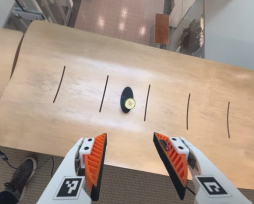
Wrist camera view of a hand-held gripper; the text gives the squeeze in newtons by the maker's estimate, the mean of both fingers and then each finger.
{"total": 0.0}